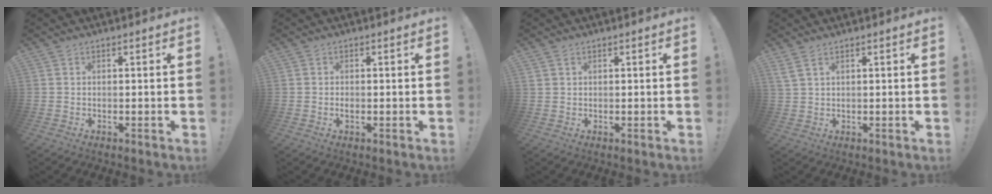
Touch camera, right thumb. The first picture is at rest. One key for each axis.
{"total": 0.9, "fx": -0.4, "fy": 0.4, "fz": 0.6, "tx": -0.005, "ty": -0.001, "tz": -0.009}
{"total": 1.0, "fx": 0.7, "fy": 0.7, "fz": 0.2, "tx": 0.002, "ty": -0.003, "tz": 0.013}
{"total": 2.9, "fx": 1.9, "fy": 0.8, "fz": 2.1, "tx": -0.044, "ty": -0.006, "tz": 0.036}